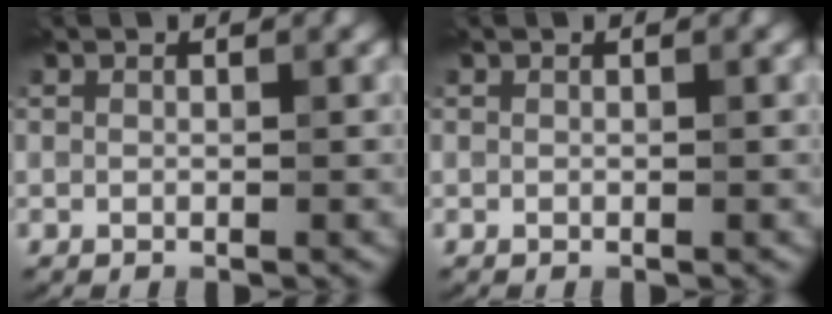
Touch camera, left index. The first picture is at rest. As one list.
[{"total": 0.0}]